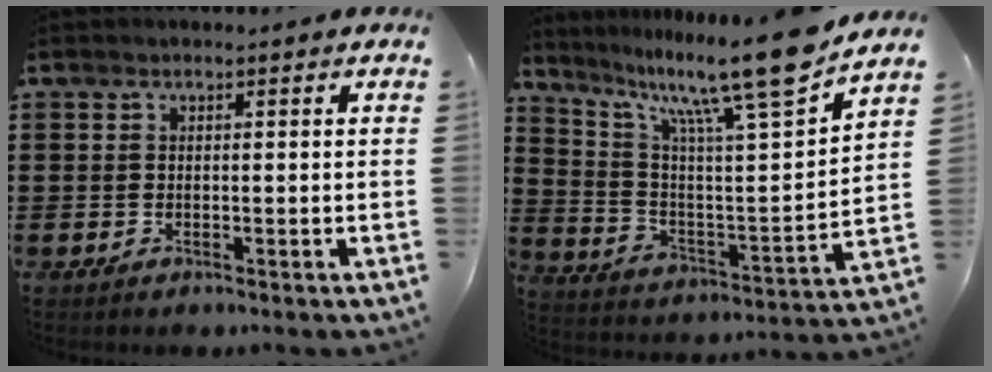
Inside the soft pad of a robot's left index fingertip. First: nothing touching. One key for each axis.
{"total": 15.2, "fx": 12.0, "fy": 1.0, "fz": 9.2, "tx": -0.185, "ty": -0.078, "tz": 0.192}